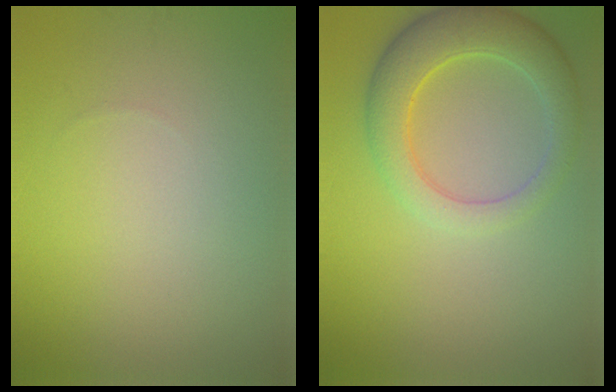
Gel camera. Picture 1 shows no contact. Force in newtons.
{"total": 5.4, "press": 5.4, "slide": 0.3}